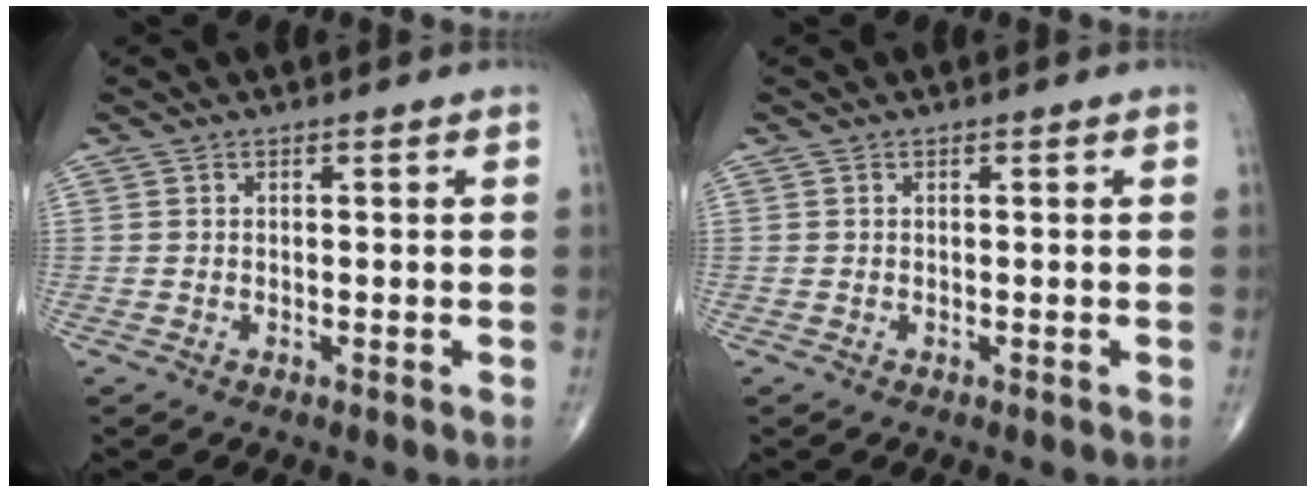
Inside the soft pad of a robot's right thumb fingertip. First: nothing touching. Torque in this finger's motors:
{"motor_torque": [-0.08, 0.01, 0.07, 0.08, 0.00]}